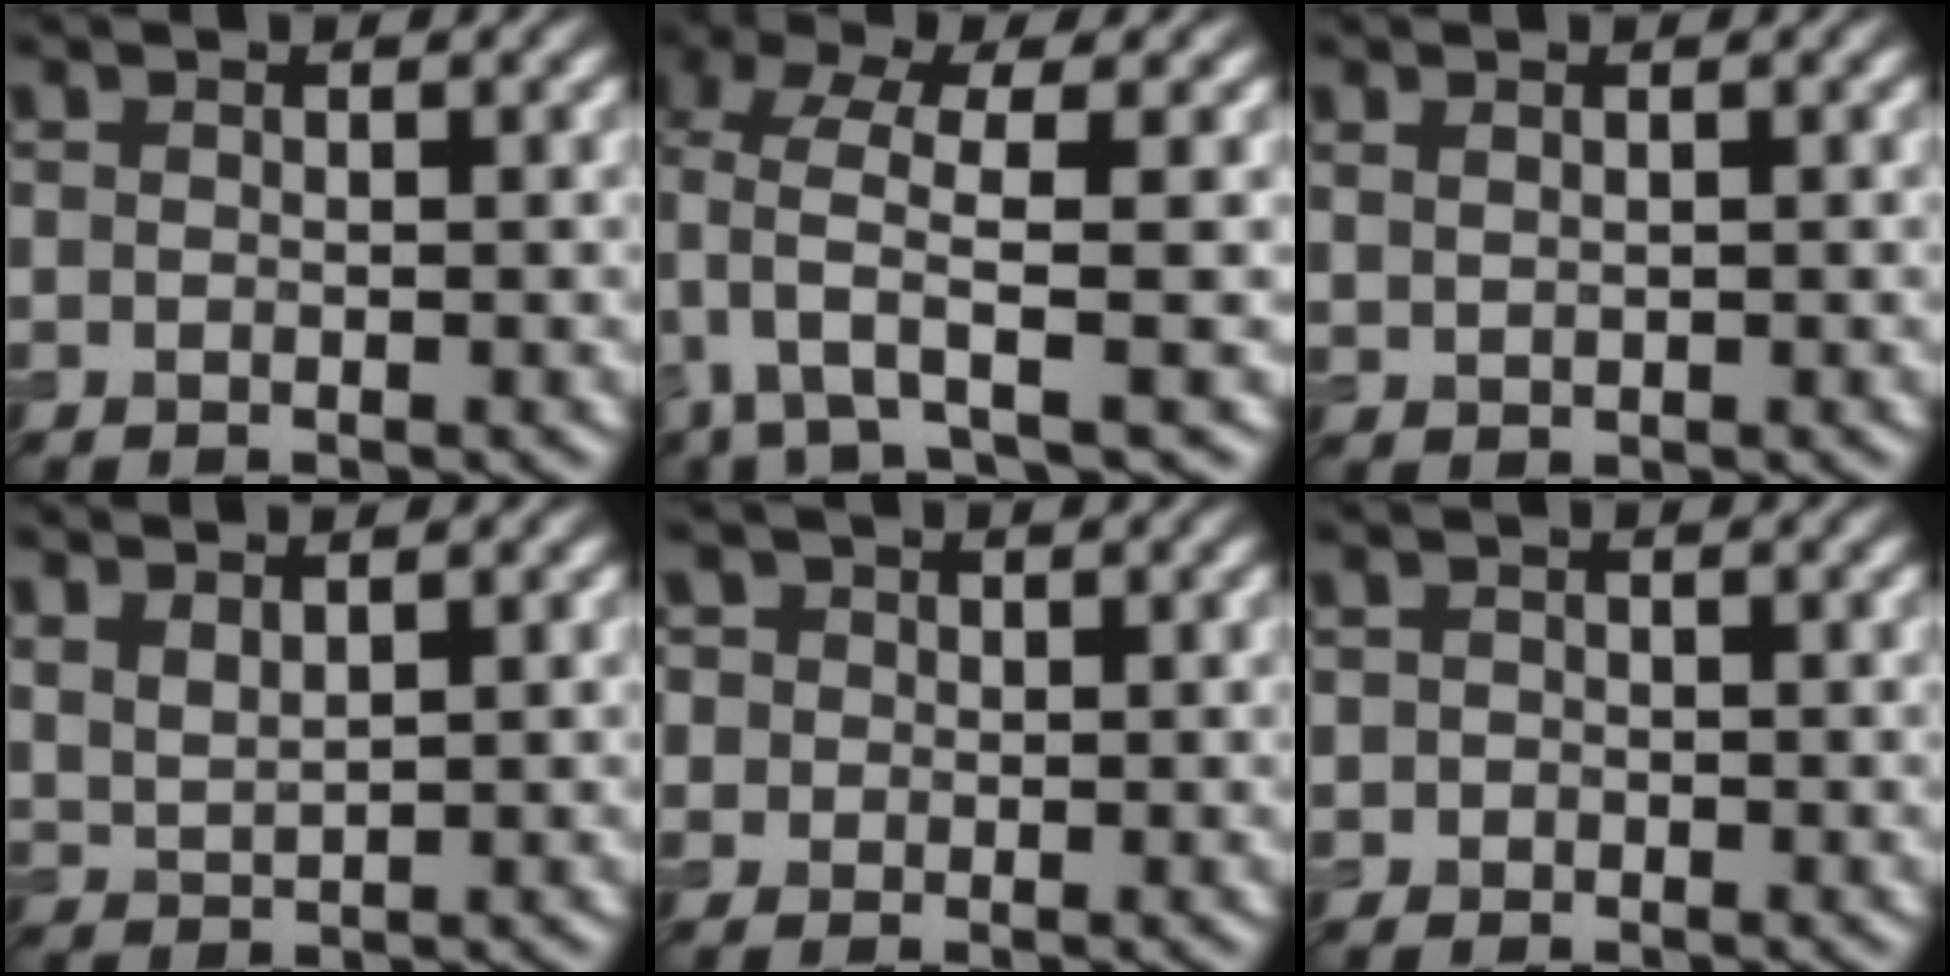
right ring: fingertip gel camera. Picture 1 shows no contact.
{"total": 5.3, "force": [0.1, 1.6, 5.1], "torque": [-0.110, -0.005, -0.001]}
{"total": 1.0, "force": [0.6, 0.5, 0.6], "torque": [-0.018, -0.002, 0.018]}
{"total": 2.4, "force": [1.9, 0.8, 1.2], "torque": [-0.029, 0.004, 0.045]}
{"total": 5.0, "force": [2.2, 4.0, 2.0], "torque": [-0.043, 0.020, 0.017]}
{"total": 1.0, "force": [-0.2, 1.0, 0.2], "torque": [0.009, -0.004, -0.008]}